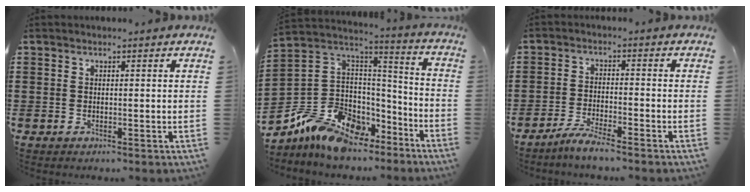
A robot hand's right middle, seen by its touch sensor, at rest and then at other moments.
{"total": 10.6, "force": [-8.6, 5.8, 2.5], "torque": [-0.082, 0.008, -0.170]}
{"total": 4.1, "force": [-3.7, 0.1, 1.8], "torque": [-0.045, -0.005, -0.074]}